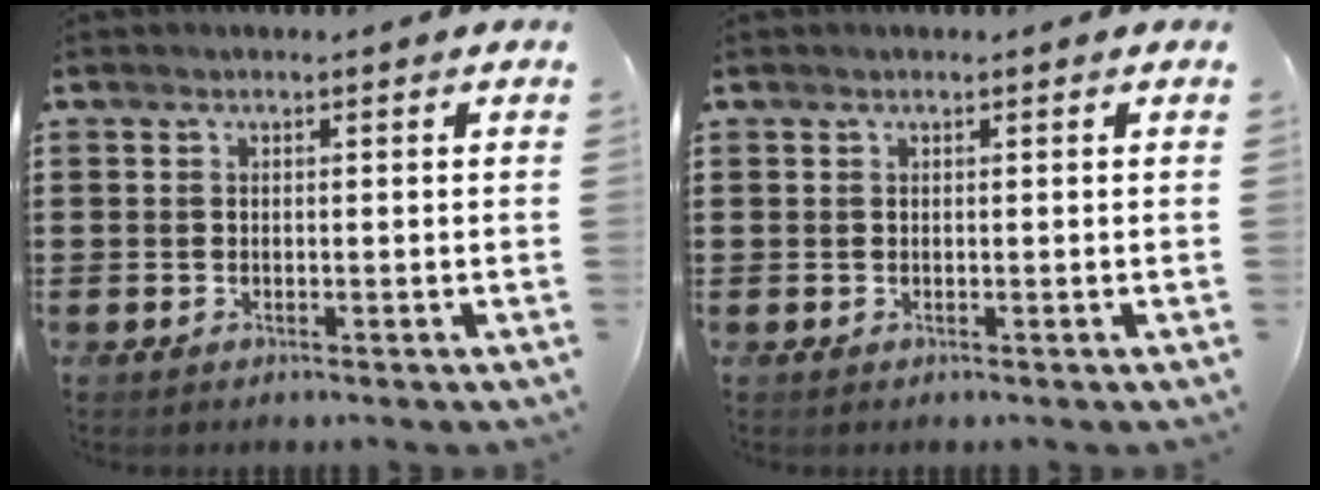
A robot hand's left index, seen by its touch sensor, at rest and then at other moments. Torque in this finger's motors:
{"motor_torque": [2.14, 0.00, 0.02, 0.01]}